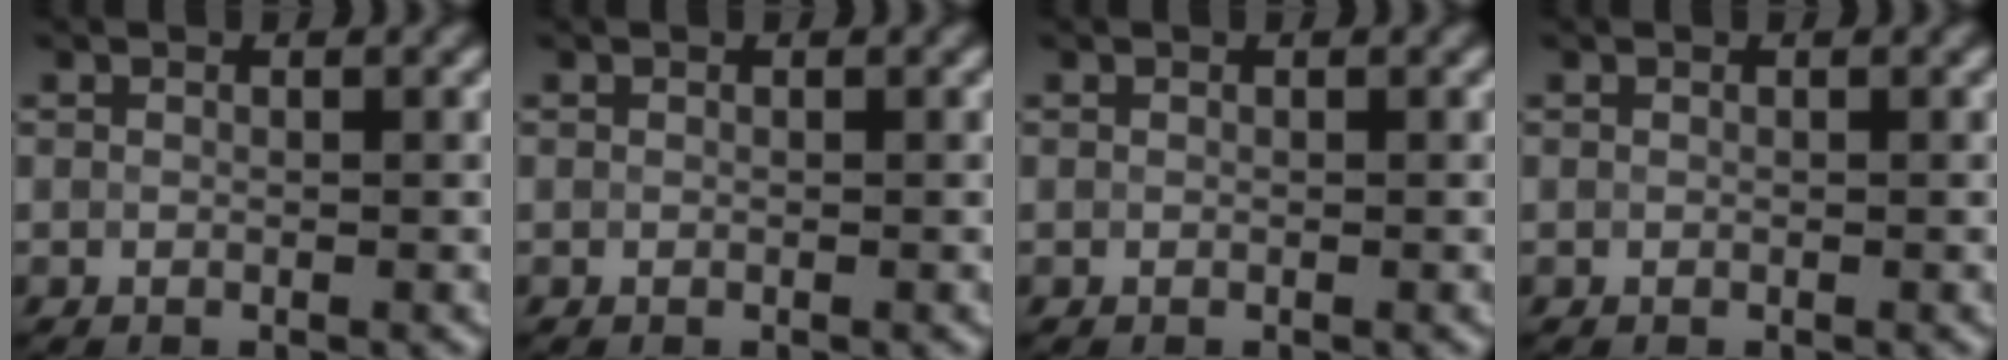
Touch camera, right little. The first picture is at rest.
{"total": 0.0}
{"total": 0.0}
{"total": 0.0}